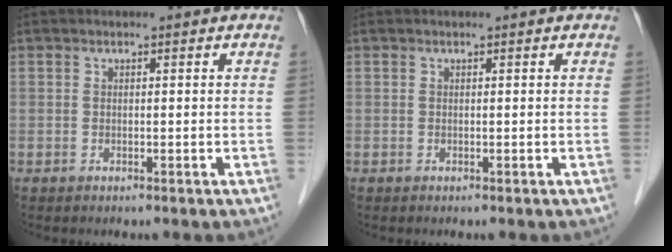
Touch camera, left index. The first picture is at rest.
{"total": 0.0}